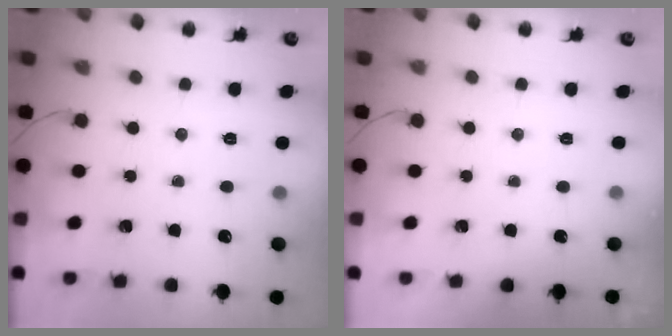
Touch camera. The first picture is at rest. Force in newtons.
{"total": 1.6, "press": 1.6, "slide": 0.2}